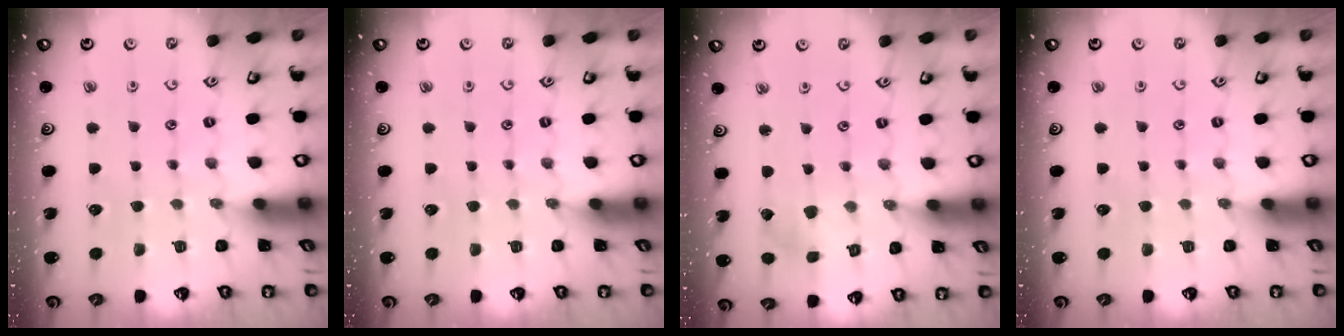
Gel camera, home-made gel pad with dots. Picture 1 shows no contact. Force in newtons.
{"total": 0.0}
{"total": 2.9, "press": 2.9, "slide": 0.3}
{"total": 0.0}